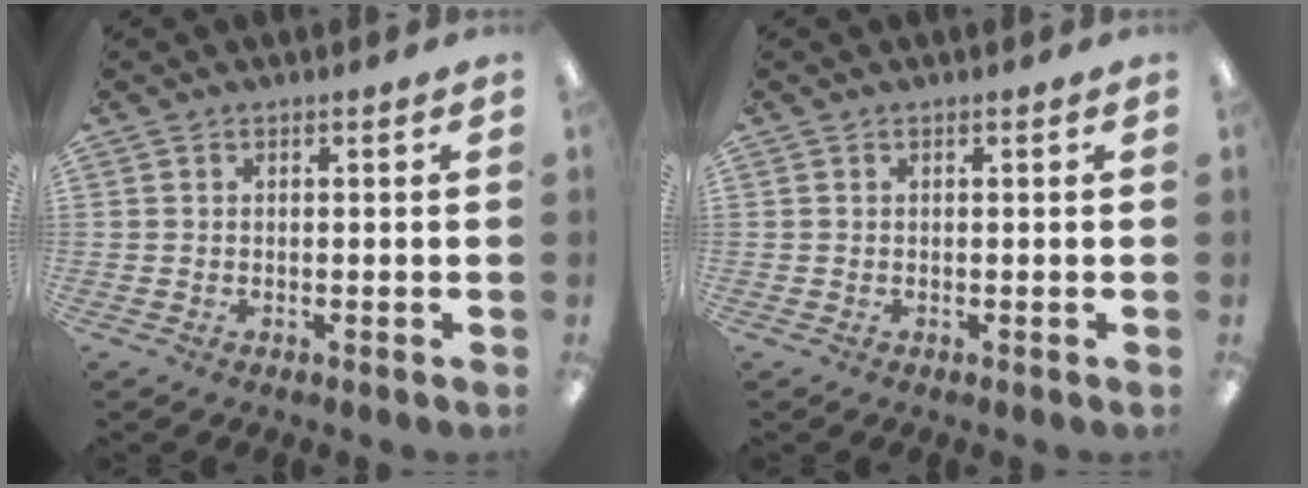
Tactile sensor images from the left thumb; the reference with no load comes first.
{"total": 0.0}